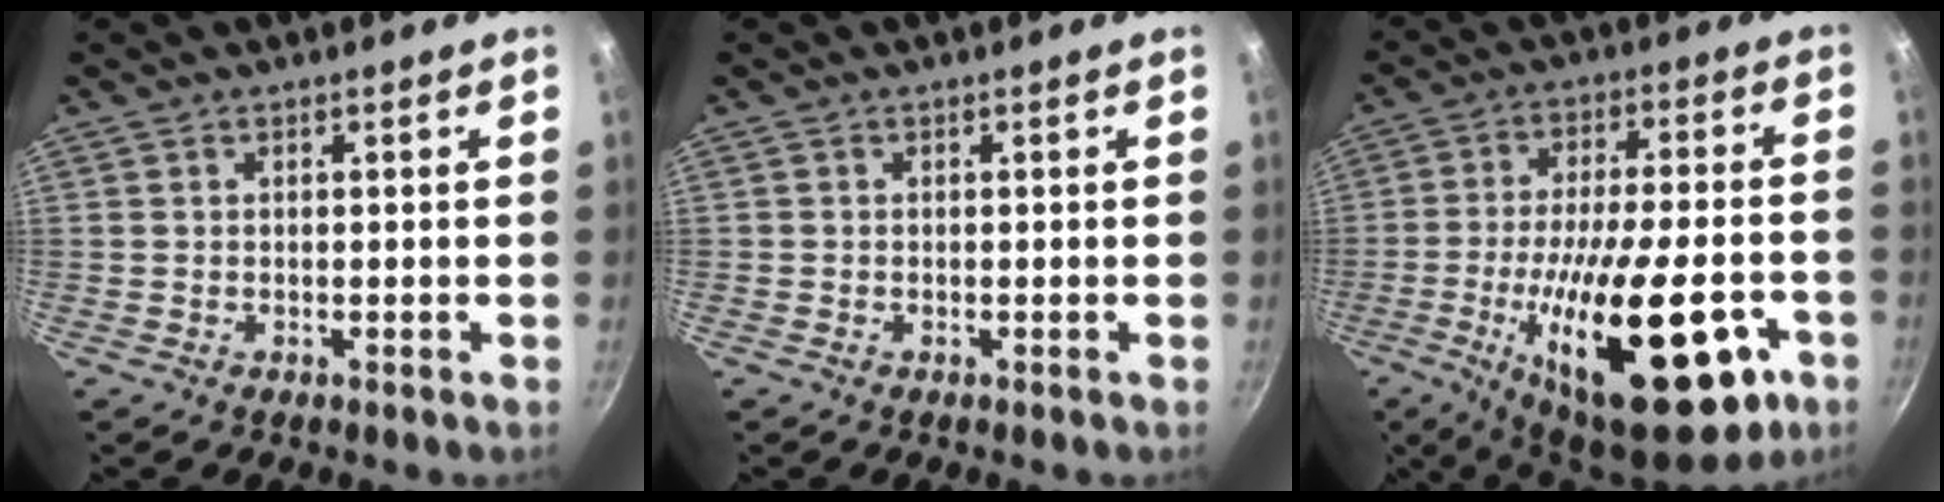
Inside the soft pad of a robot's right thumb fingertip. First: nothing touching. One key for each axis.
{"total": 0.0}
{"total": 27.5, "fx": -10.1, "fy": 10.0, "fz": 23.6, "tx": -0.343, "ty": 0.019, "tz": -0.147}